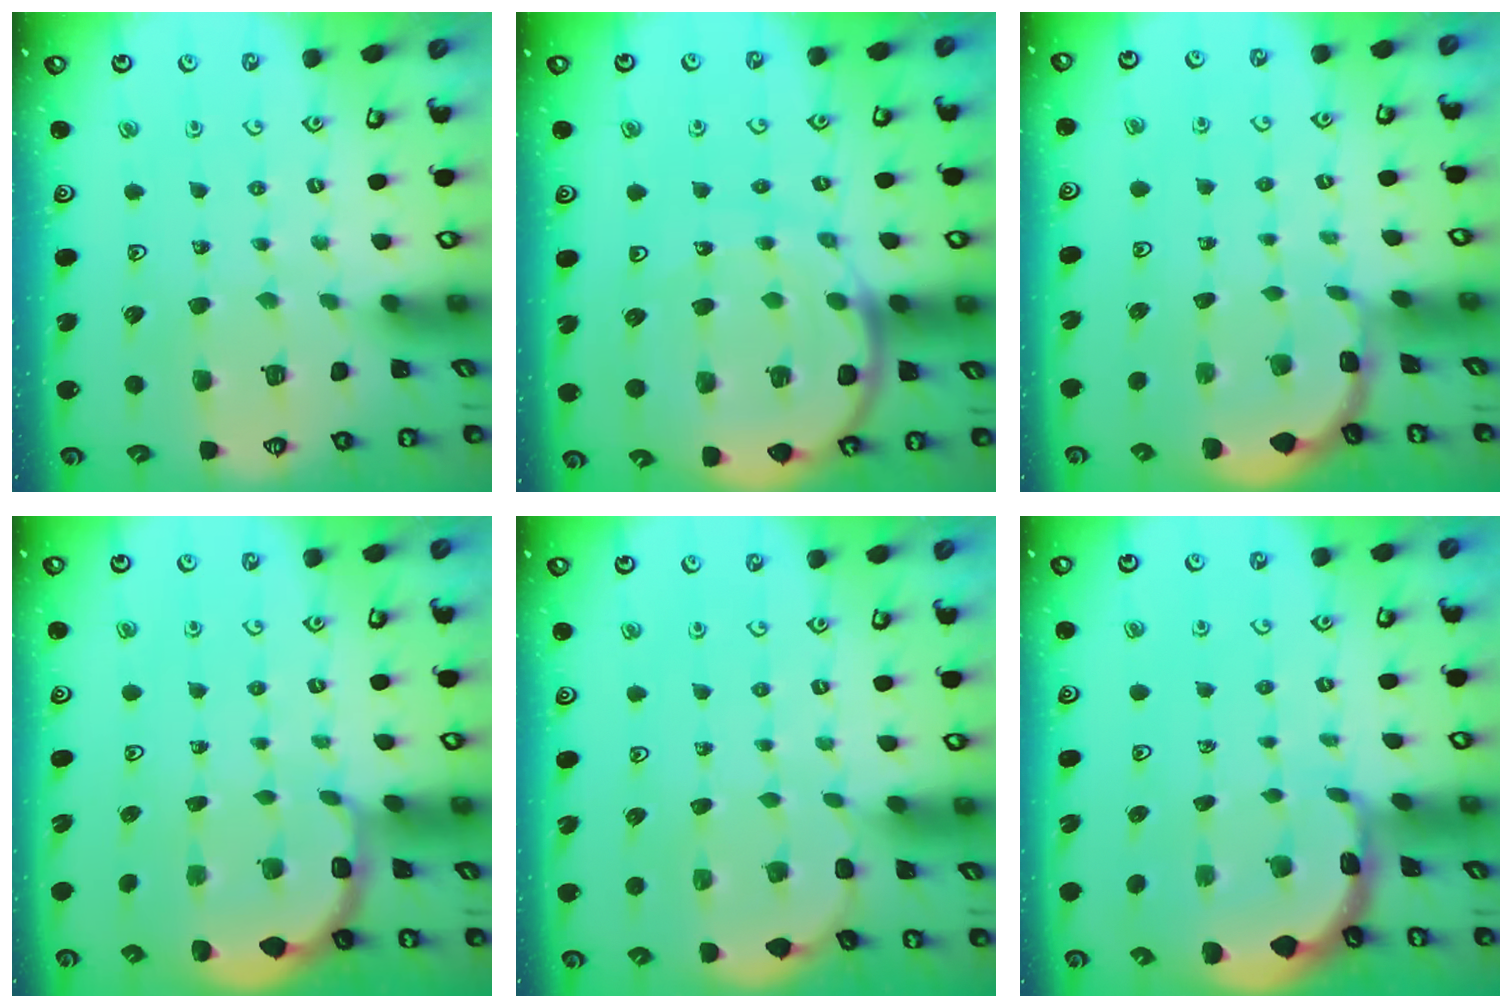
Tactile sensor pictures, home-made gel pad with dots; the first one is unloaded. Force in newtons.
{"total": 13.1, "press": 13.0, "slide": 1.7}
{"total": 1.1, "press": 1.1, "slide": 0.1}
{"total": 1.8, "press": 1.6, "slide": 0.7}
{"total": 1.3, "press": 1.3, "slide": 0.1}
{"total": 1.3, "press": 1.2, "slide": 0.1}